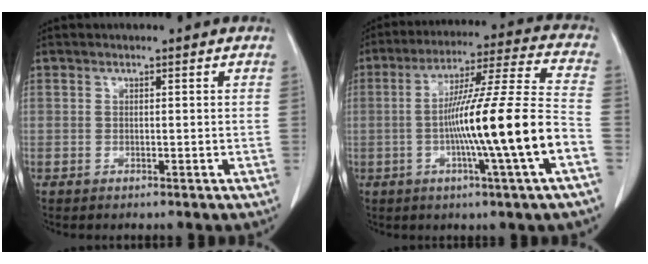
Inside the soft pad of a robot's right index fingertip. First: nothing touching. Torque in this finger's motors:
{"motor_torque": [2.08, -0.06, 1.06, 0.21]}